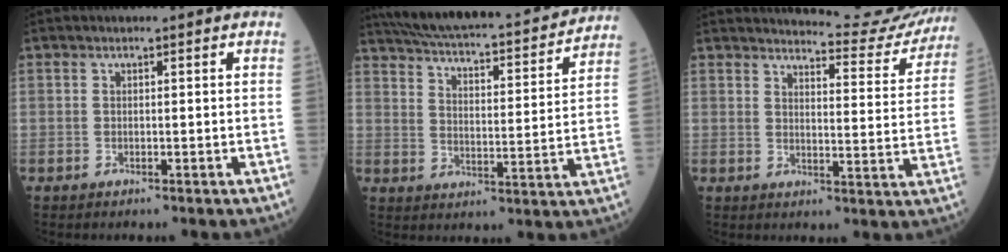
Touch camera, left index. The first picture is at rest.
{"total": 23.3, "force": [21.0, 3.4, 9.5], "torque": [-0.159, -0.012, 0.282]}
{"total": 13.8, "force": [13.7, 1.1, 1.5], "torque": [-0.007, -0.061, 0.147]}